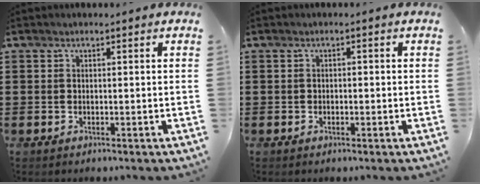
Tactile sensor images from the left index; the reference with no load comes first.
{"total": 0.7, "force": [-0.3, 0.5, 0.4], "torque": [-0.010, 0.000, -0.006]}